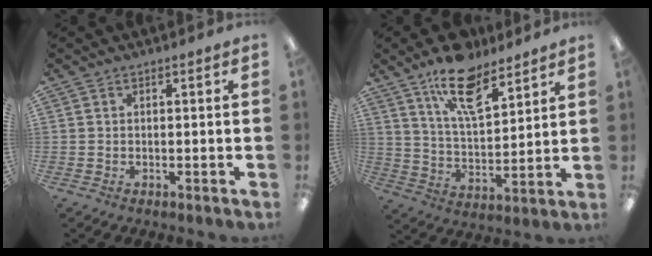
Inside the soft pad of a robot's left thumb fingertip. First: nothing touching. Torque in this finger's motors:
{"motor_torque": [0.65, 0.57, 1.57, -1.24, 0.29]}